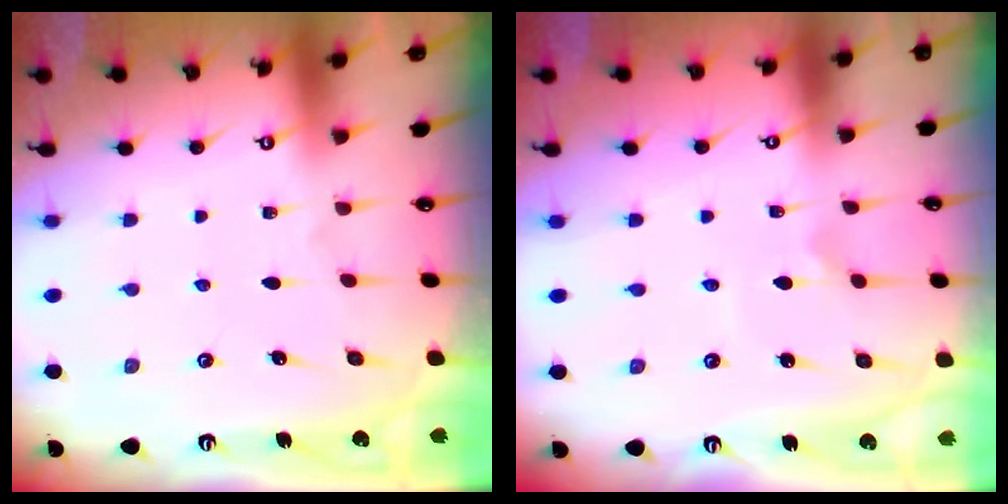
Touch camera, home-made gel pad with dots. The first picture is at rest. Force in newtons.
{"total": 2.0, "press": 2.0, "slide": 0.1}